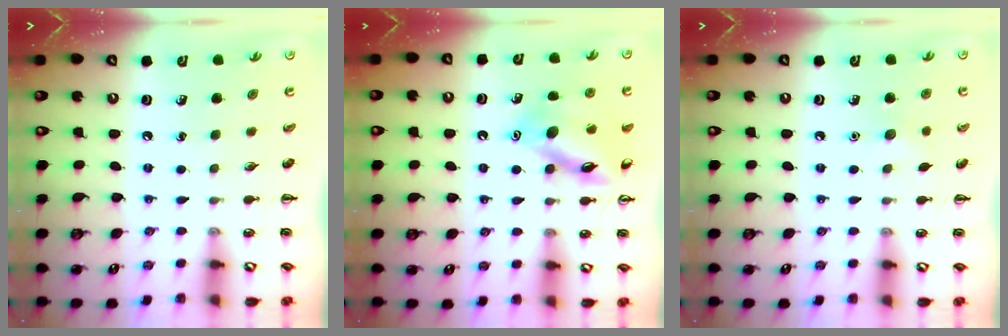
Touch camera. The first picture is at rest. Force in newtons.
{"total": 14.1, "press": 14.1, "slide": 1.2}
{"total": 4.9, "press": 4.8, "slide": 1.1}